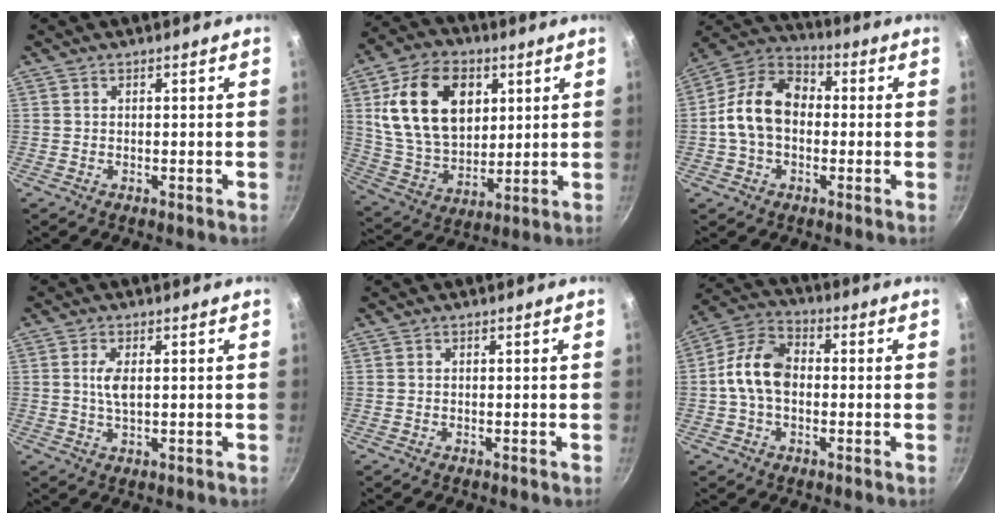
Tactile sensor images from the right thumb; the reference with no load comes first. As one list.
[{"total": 20.1, "force": [5.9, 13.6, 13.6], "torque": [-0.215, -0.011, 0.112]}, {"total": 13.4, "force": [-0.5, 9.7, 9.3], "torque": [-0.137, 0.039, -0.030]}, {"total": 3.6, "force": [0.7, 1.5, 3.2], "torque": [-0.065, 0.000, 0.013]}, {"total": 0.0}, {"total": 10.8, "force": [-0.3, 7.3, 7.9], "torque": [-0.129, 0.031, -0.023]}]